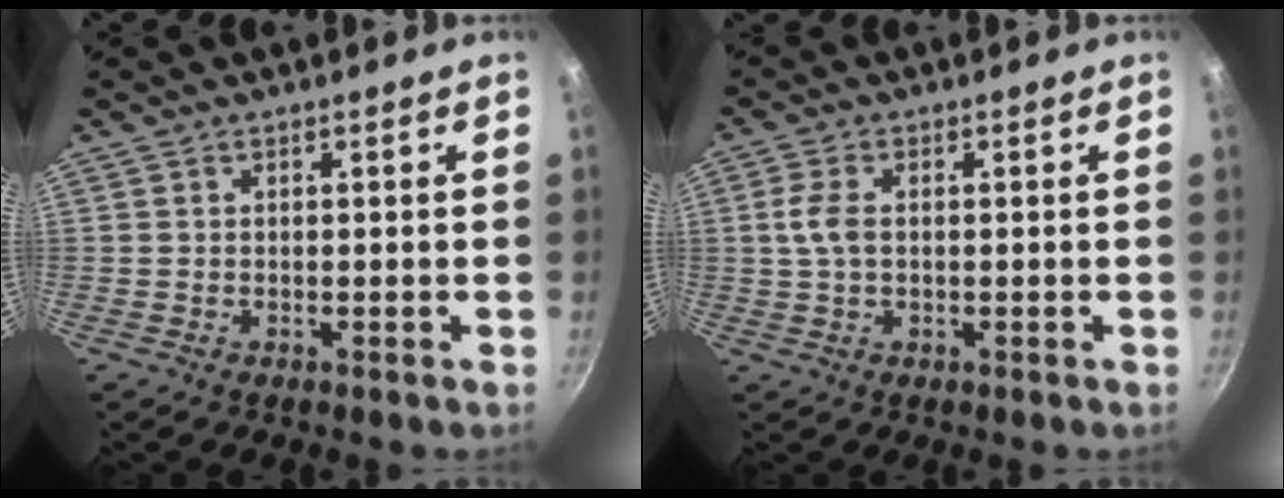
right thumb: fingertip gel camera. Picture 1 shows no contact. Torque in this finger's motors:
{"motor_torque": [-0.82, 0.26, 0.71, 0.08, 0.00]}